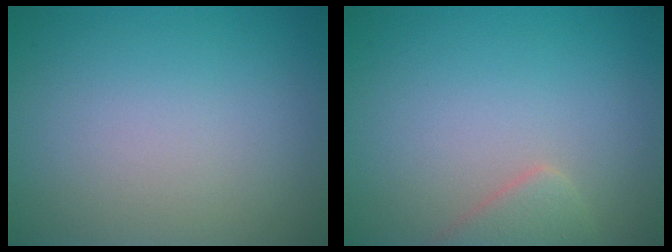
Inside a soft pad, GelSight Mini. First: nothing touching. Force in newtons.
{"total": 2.1, "press": 2.1, "slide": 0.1}